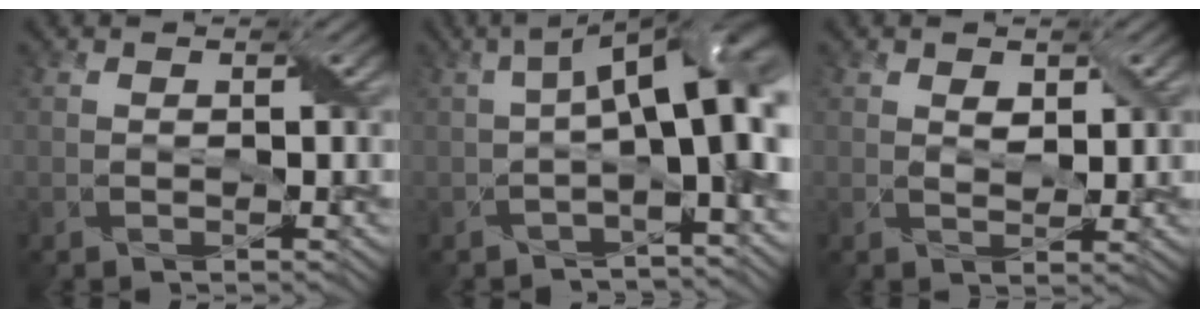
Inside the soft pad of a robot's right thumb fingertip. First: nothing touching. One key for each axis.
{"total": 12.7, "fx": -0.3, "fy": 5.1, "fz": 11.6, "tx": -0.163, "ty": 0.000, "tz": 0.002}
{"total": 2.9, "fx": 1.2, "fy": 1.6, "fz": 2.1, "tx": -0.042, "ty": -0.001, "tz": 0.025}